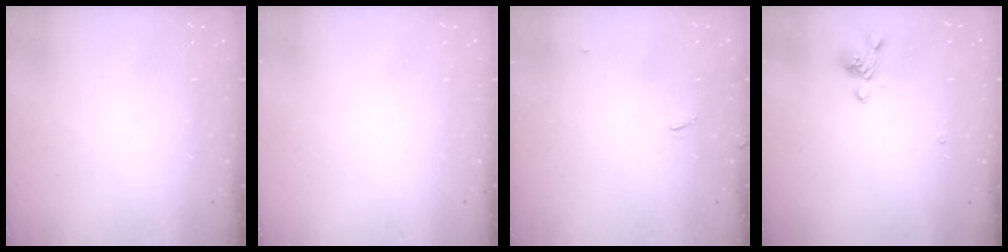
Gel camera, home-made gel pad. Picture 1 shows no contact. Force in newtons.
{"total": 0.0}
{"total": 3.3, "press": 3.3, "slide": 0.5}
{"total": 3.0, "press": 2.9, "slide": 0.6}